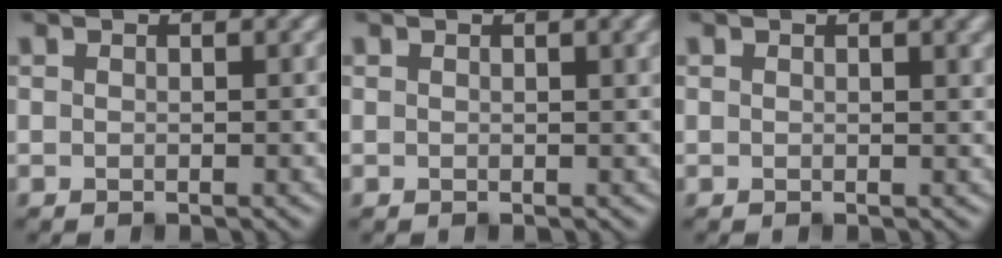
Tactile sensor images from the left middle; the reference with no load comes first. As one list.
[{"total": 3.1, "force": [1.7, 1.0, 2.4], "torque": [-0.028, 0.010, 0.022]}, {"total": 3.2, "force": [1.8, 1.0, 2.4], "torque": [-0.026, 0.009, 0.027]}]